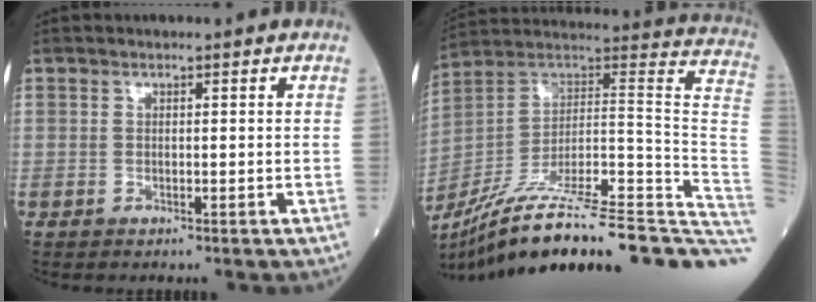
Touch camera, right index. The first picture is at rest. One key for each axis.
{"total": 35.3, "fx": -26.5, "fy": 1.1, "fz": 23.3, "tx": -0.219, "ty": -0.016, "tz": -0.384}